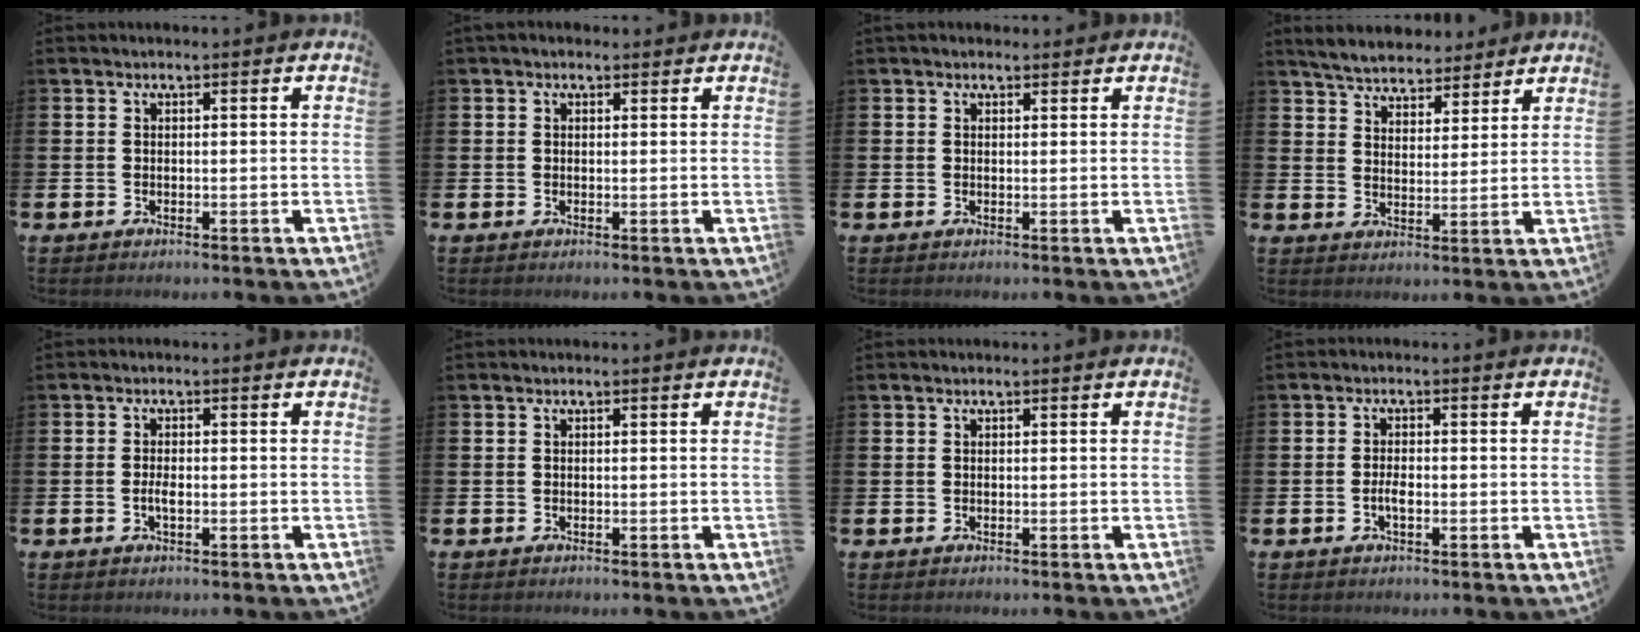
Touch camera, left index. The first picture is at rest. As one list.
[{"total": 0.8, "force": [0.5, 0.5, 0.3], "torque": [0.004, 0.003, 0.006]}, {"total": 1.0, "force": [0.8, 0.5, 0.1], "torque": [0.007, 0.002, 0.013]}, {"total": 5.5, "force": [5.3, 1.3, 0.3], "torque": [-0.022, -0.026, 0.094]}, {"total": 1.7, "force": [-0.4, 0.6, 1.5], "torque": [-0.024, -0.001, -0.008]}, {"total": 0.0}, {"total": 0.0}, {"total": 2.0, "force": [-0.6, 0.8, 1.7], "torque": [-0.029, 0.001, -0.012]}]